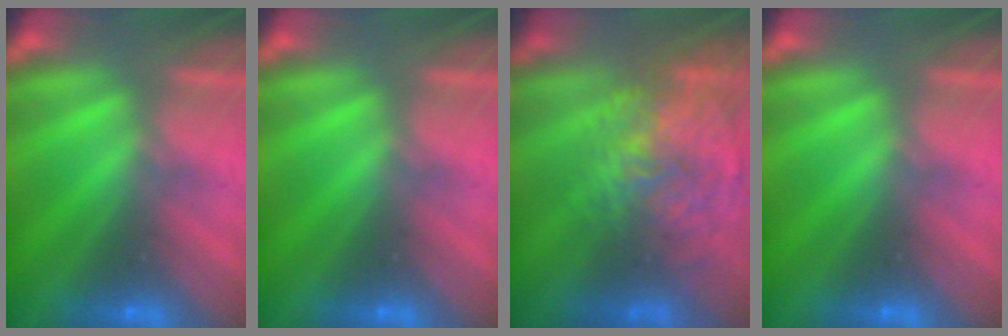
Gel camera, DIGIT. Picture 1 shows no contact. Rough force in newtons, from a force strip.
{"total": 0.0}
{"total": 13.2}
{"total": 0.0}